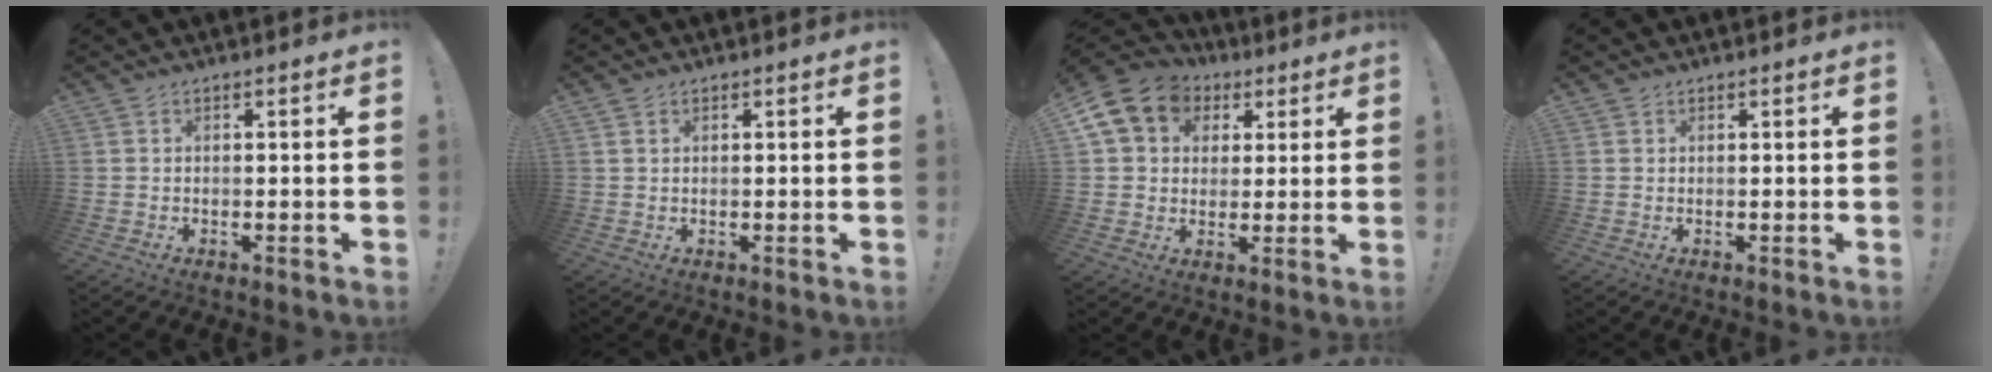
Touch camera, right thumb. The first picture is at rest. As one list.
[{"total": 1.2, "force": [0.7, 0.7, 0.5], "torque": [-0.008, 0.000, 0.014]}, {"total": 13.2, "force": [4.9, 10.8, 5.9], "torque": [-0.084, -0.017, 0.098]}, {"total": 0.7, "force": [0.5, 0.5, 0.0], "torque": [0.004, -0.002, 0.010]}]